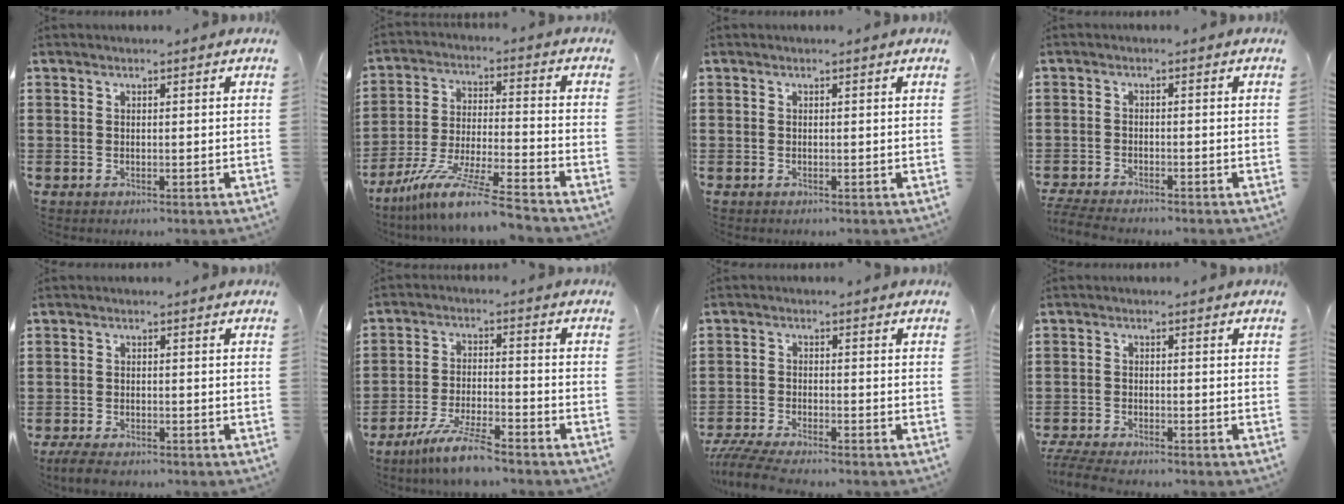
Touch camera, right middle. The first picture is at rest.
{"total": 10.7, "force": [-9.1, -0.5, 5.7], "torque": [-0.112, -0.001, -0.181]}
{"total": 0.0}
{"total": 2.9, "force": [-2.8, 0.2, 0.8], "torque": [-0.028, -0.006, -0.062]}
{"total": 2.4, "force": [-2.2, 0.5, 1.0], "torque": [-0.025, 0.000, -0.046]}
{"total": 7.3, "force": [-6.1, 0.3, 4.0], "torque": [-0.088, -0.013, -0.117]}
{"total": 4.2, "force": [-3.9, 0.1, 1.5], "torque": [-0.046, -0.015, -0.082]}
{"total": 3.6, "force": [-3.4, 0.2, 1.1], "torque": [-0.038, -0.011, -0.074]}